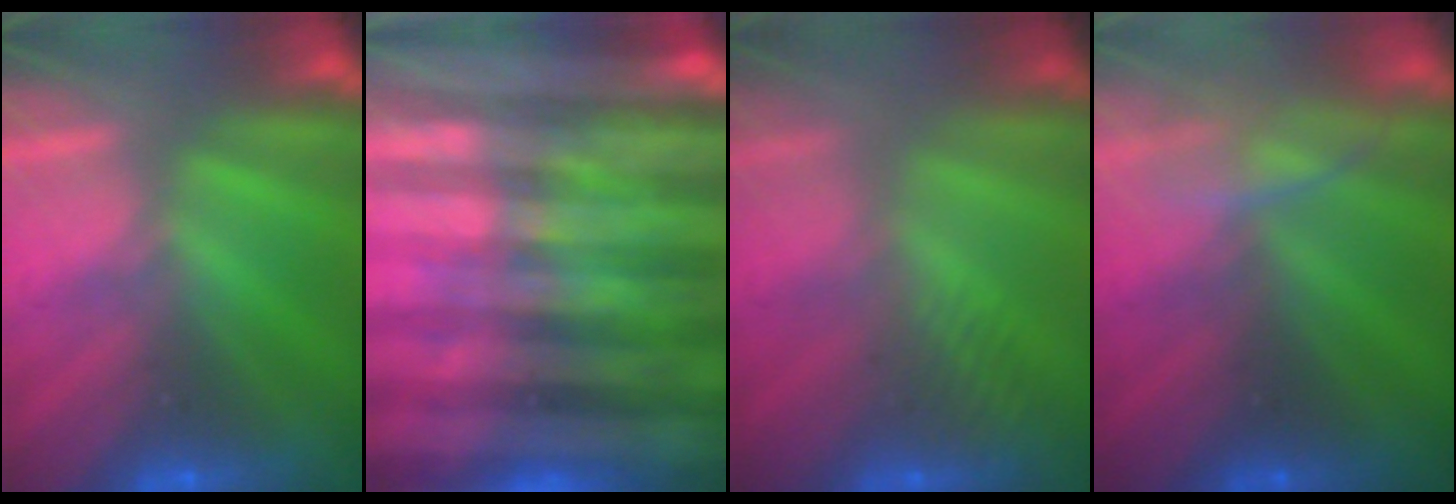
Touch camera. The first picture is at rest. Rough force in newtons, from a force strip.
{"total": 9.1}
{"total": 2.4}
{"total": 2.8}